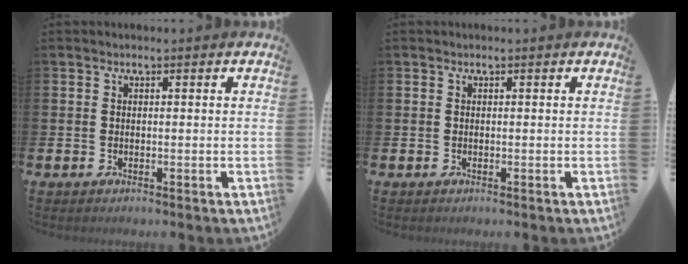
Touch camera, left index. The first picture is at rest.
{"total": 0.0}